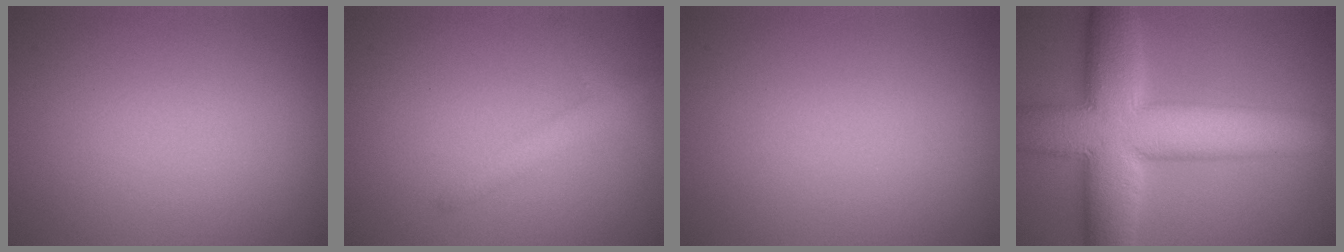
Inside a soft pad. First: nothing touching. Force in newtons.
{"total": 2.2, "press": 2.2, "slide": 0.1}
{"total": 0.0}
{"total": 12.7, "press": 12.7, "slide": 0.5}